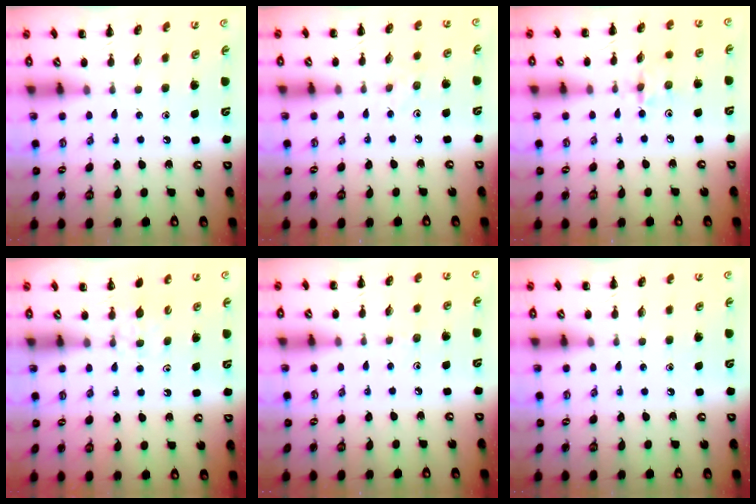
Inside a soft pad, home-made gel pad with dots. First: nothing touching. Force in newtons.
{"total": 2.5, "press": 2.3, "slide": 1.0}
{"total": 2.2, "press": 2.1, "slide": 0.6}
{"total": 4.3, "press": 4.1, "slide": 1.4}
{"total": 2.2, "press": 2.1, "slide": 0.9}
{"total": 0.0}